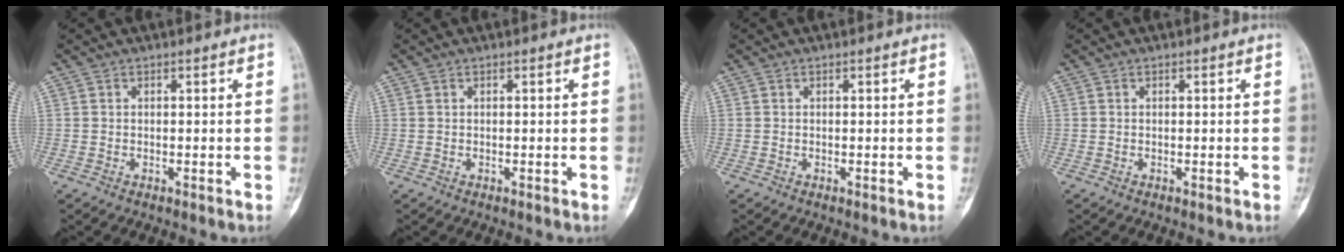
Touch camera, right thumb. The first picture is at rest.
{"total": 0.0}
{"total": 0.0}
{"total": 0.0}